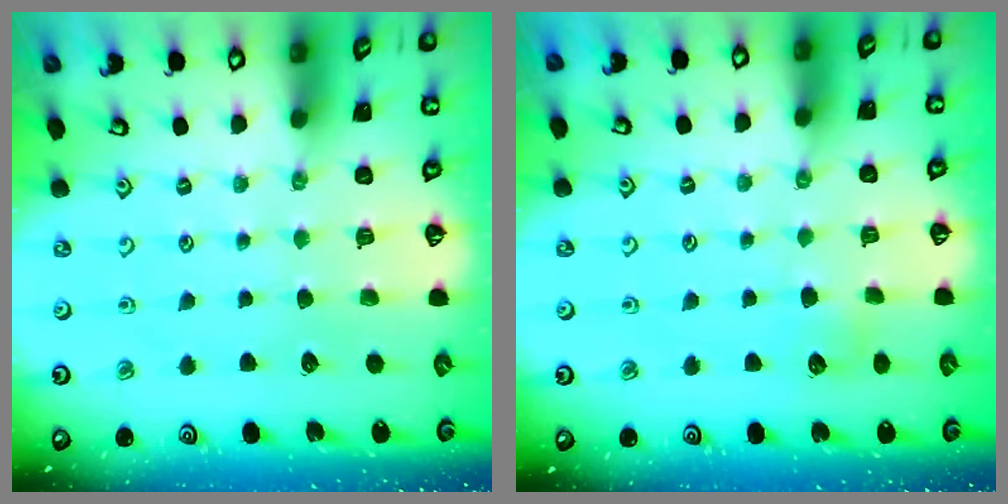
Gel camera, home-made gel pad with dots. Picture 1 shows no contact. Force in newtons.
{"total": 4.2, "press": 4.2, "slide": 0.6}